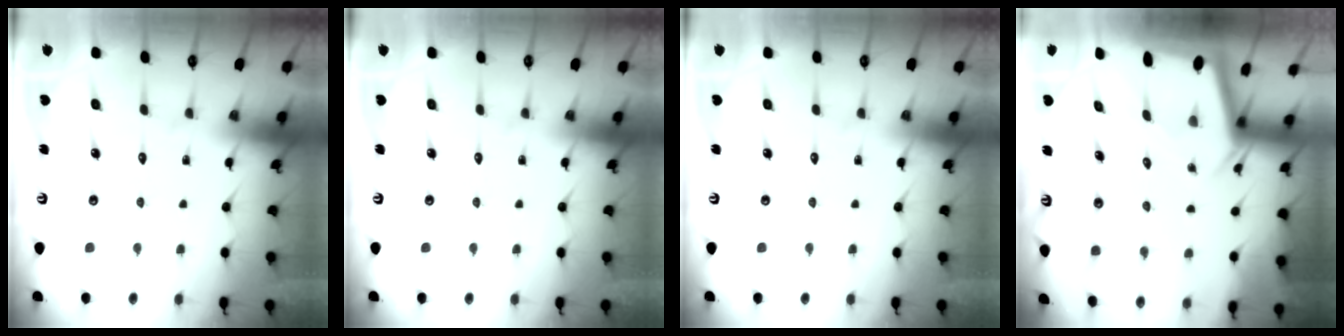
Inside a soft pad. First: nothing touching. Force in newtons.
{"total": 0.0}
{"total": 0.0}
{"total": 2.4, "press": 2.4, "slide": 0.2}